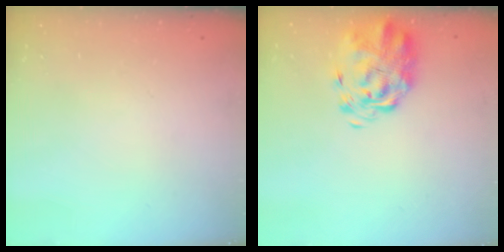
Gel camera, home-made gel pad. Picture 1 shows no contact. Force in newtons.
{"total": 3.8, "press": 3.5, "slide": 1.6}